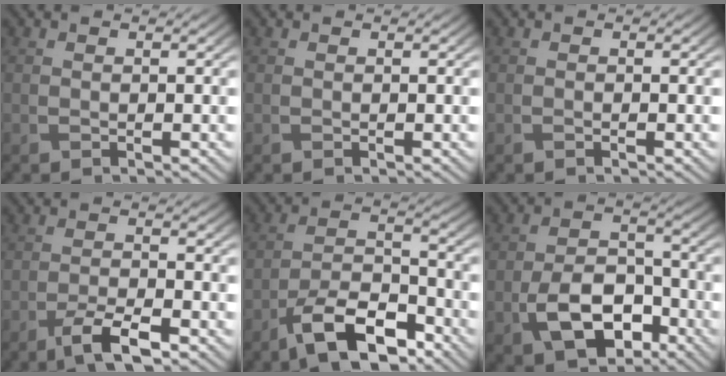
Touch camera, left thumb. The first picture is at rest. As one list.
[{"total": 0.0}, {"total": 0.0}, {"total": 4.5, "force": [-2.8, 1.2, 3.3], "torque": [-0.068, 0.000, -0.056]}, {"total": 10.0, "force": [-6.5, 3.9, 6.6], "torque": [-0.115, 0.000, -0.133]}, {"total": 9.3, "force": [-3.8, 5.7, 6.4], "torque": [-0.133, -0.007, -0.066]}]